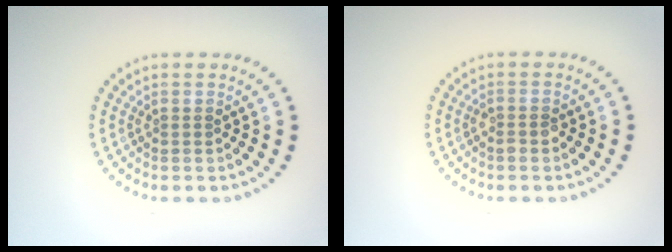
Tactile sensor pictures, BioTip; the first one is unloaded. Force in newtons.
{"total": 1.1, "press": 1.0, "slide": 0.4}